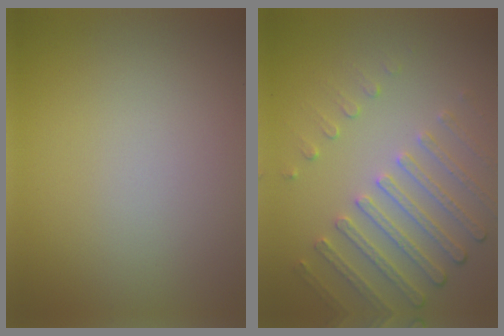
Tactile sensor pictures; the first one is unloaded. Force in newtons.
{"total": 4.6, "press": 3.4, "slide": 3.1}